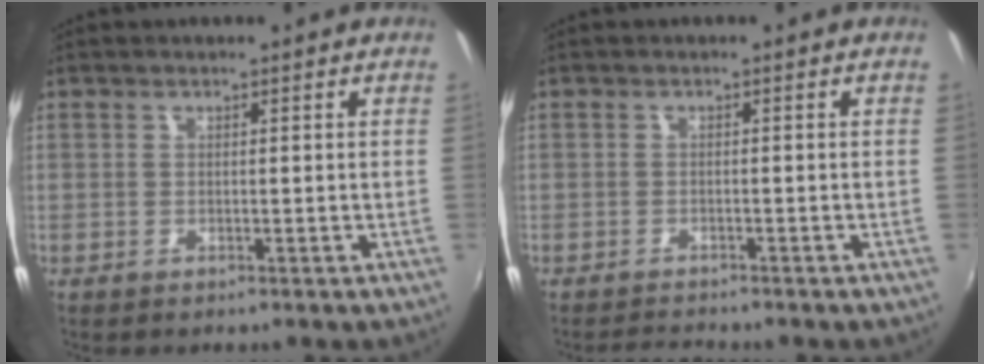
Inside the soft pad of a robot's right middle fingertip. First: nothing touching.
{"total": 2.3, "force": [-2.2, 0.0, 0.3], "torque": [-0.016, -0.009, -0.043]}